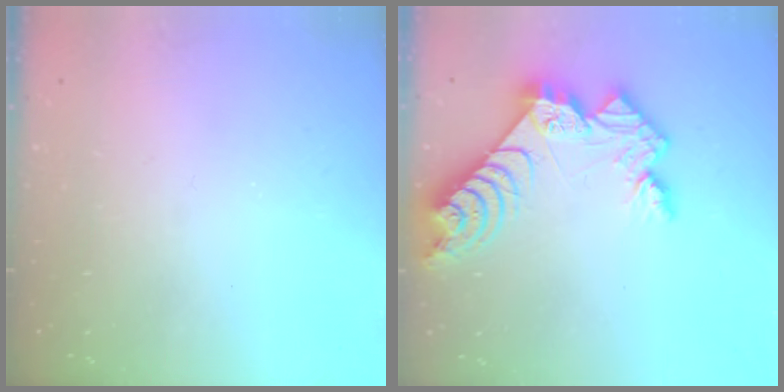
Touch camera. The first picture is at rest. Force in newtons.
{"total": 11.2, "press": 11.2, "slide": 0.8}